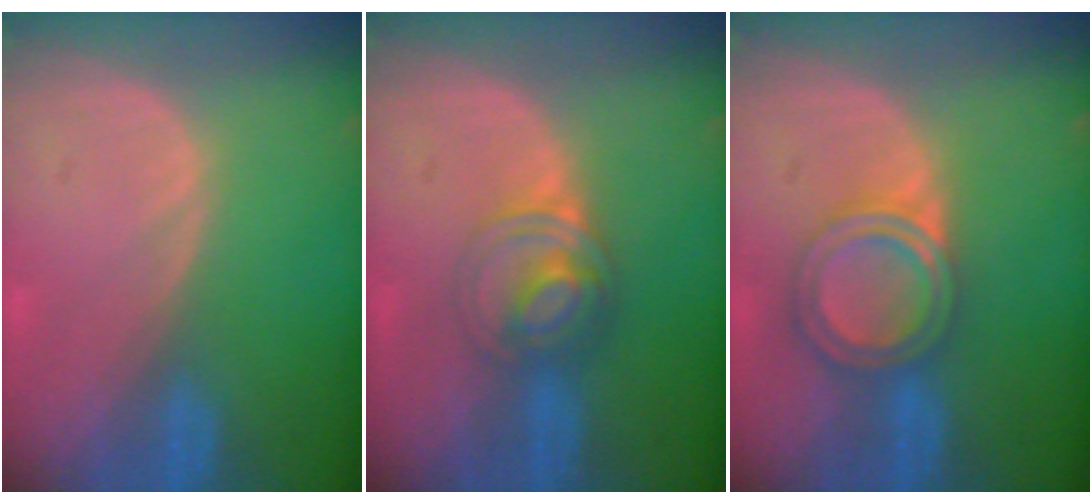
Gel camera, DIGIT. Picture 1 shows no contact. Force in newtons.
{"total": 6.1, "press": 5.3, "slide": 3.1}
{"total": 5.9, "press": 5.4, "slide": 2.4}